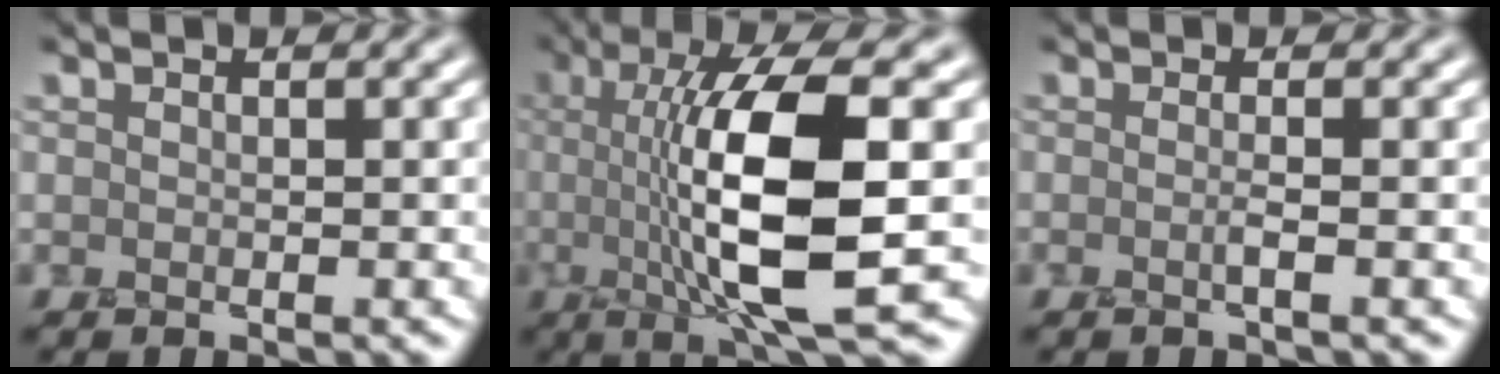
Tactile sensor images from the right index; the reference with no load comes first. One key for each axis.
{"total": 10.8, "fx": -0.1, "fy": 2.8, "fz": 10.5, "tx": -0.174, "ty": -0.005, "tz": 0.002}
{"total": 1.0, "fx": -0.3, "fy": 0.2, "fz": 1.0, "tx": -0.013, "ty": -0.006, "tz": -0.011}